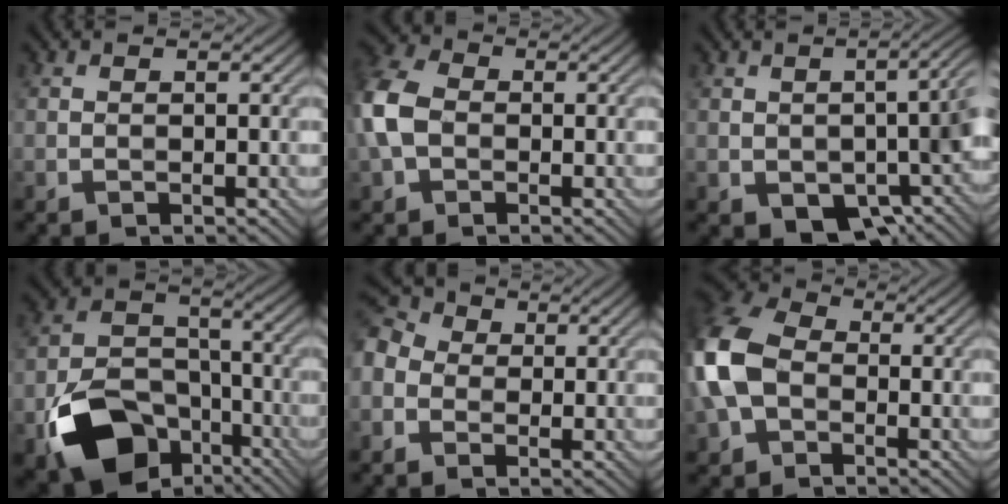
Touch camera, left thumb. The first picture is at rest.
{"total": 7.0, "force": [-0.8, 5.2, 4.6], "torque": [-0.134, 0.006, -0.027]}
{"total": 11.9, "force": [-4.0, 6.3, 9.3], "torque": [-0.125, -0.036, -0.044]}
{"total": 13.5, "force": [-7.2, 8.8, 7.3], "torque": [-0.151, -0.021, -0.138]}
{"total": 6.7, "force": [-1.2, 5.6, 3.6], "torque": [-0.120, 0.004, -0.037]}
{"total": 11.5, "force": [-1.6, 8.2, 7.9], "torque": [-0.227, -0.003, -0.048]}